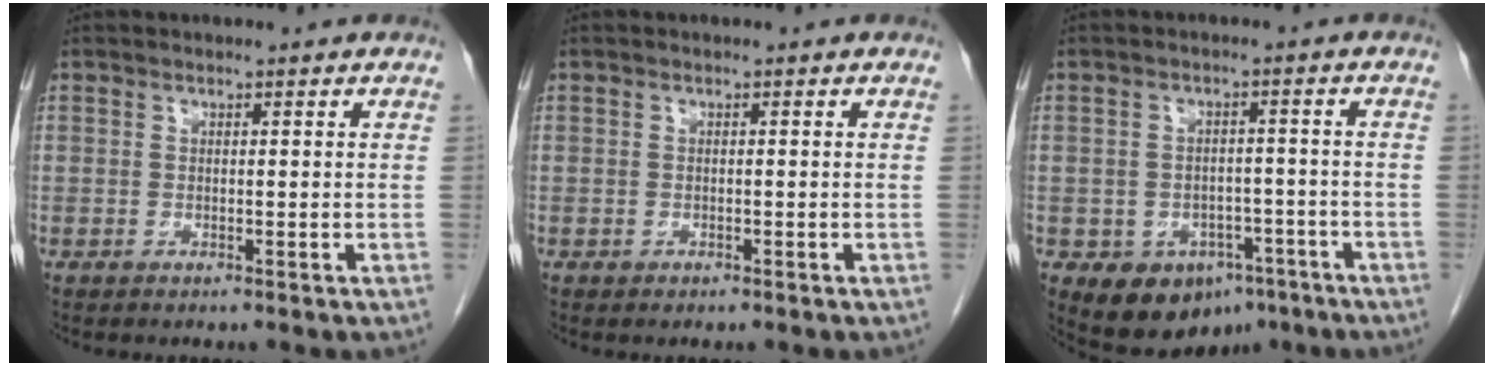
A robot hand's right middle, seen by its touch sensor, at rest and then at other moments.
{"total": 0.0}
{"total": 8.8, "force": [-5.1, 6.0, 4.0], "torque": [-0.057, 0.012, -0.063]}